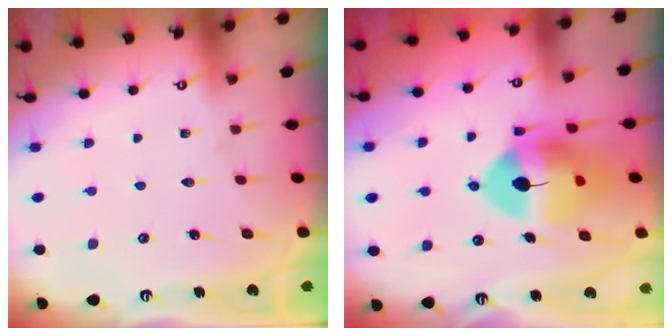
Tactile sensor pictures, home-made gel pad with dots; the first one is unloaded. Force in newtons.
{"total": 15.4, "press": 15.2, "slide": 2.4}